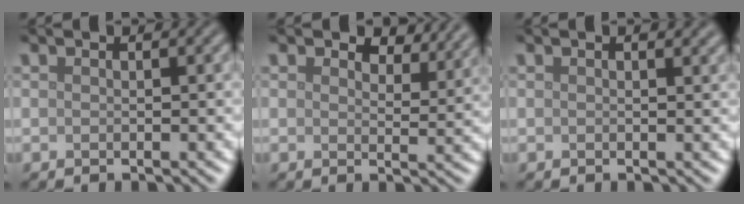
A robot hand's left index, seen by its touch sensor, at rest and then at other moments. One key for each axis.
{"total": 4.3, "fx": 3.4, "fy": 1.8, "fz": 1.9, "tx": -0.035, "ty": -0.003, "tz": 0.040}
{"total": 0.9, "fx": 0.6, "fy": 0.2, "fz": 0.6, "tx": -0.008, "ty": 0.002, "tz": 0.011}